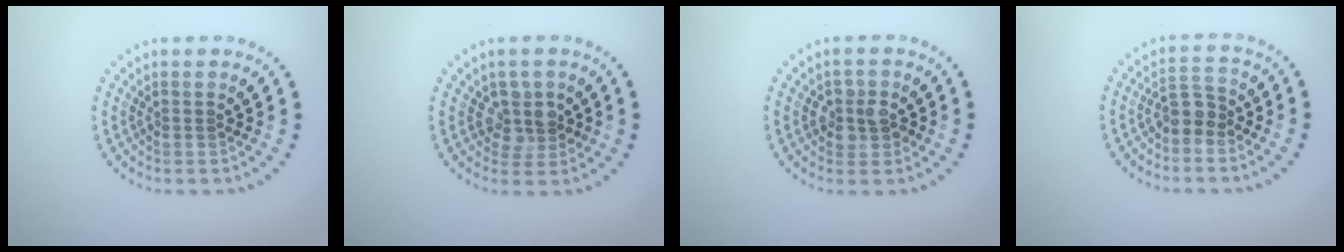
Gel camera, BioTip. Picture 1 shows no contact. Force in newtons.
{"total": 2.5, "press": 2.1, "slide": 1.3}
{"total": 2.2, "press": 2.1, "slide": 0.6}
{"total": 2.2, "press": 1.9, "slide": 1.2}